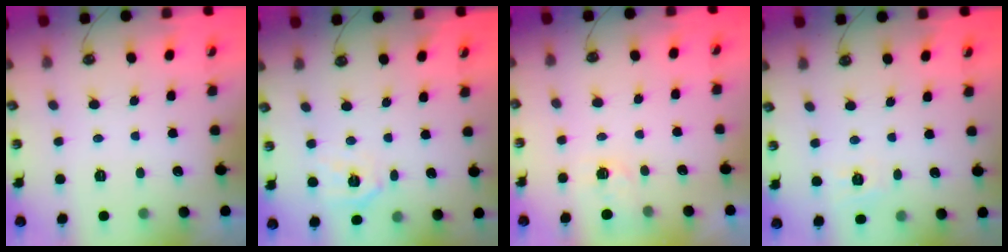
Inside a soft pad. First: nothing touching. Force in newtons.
{"total": 8.5, "press": 8.4, "slide": 1.0}
{"total": 2.7, "press": 2.6, "slide": 0.4}
{"total": 3.0, "press": 3.0, "slide": 0.1}